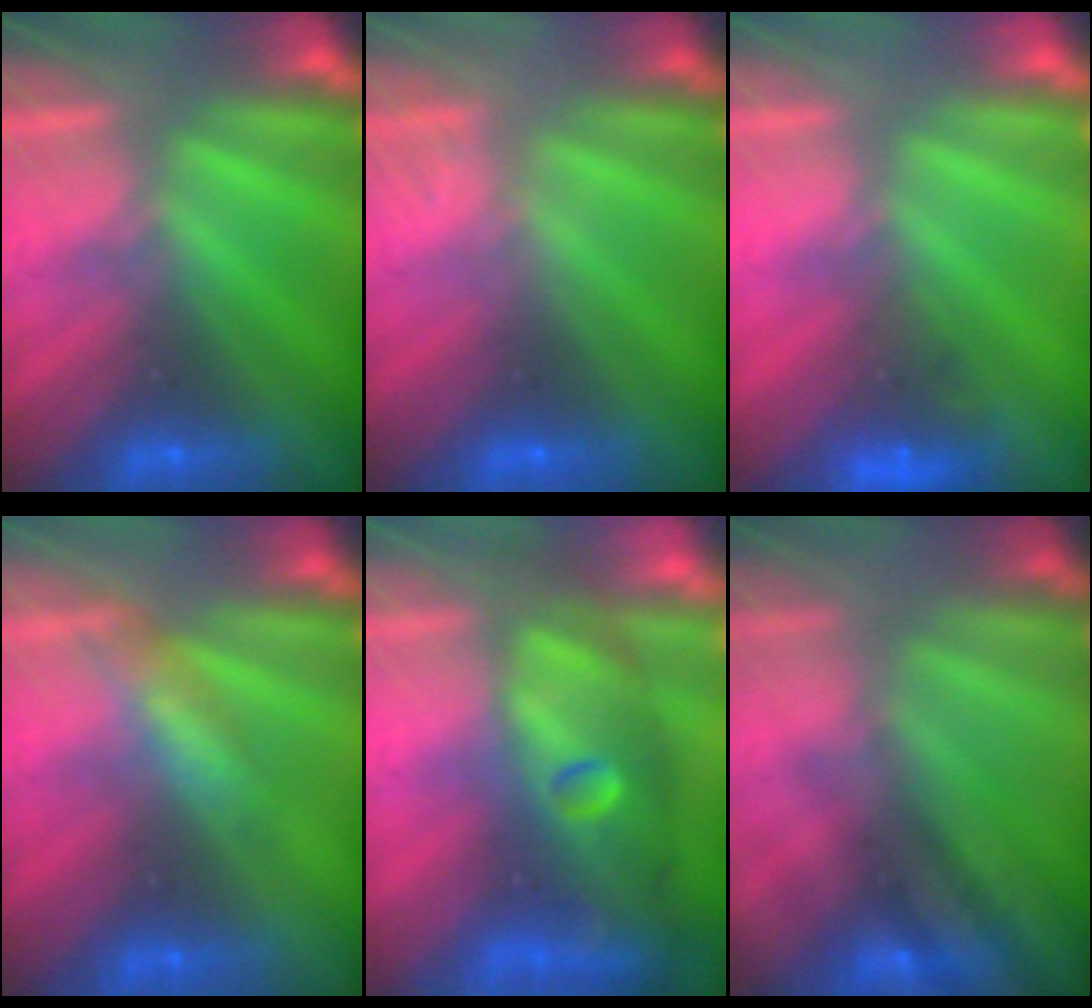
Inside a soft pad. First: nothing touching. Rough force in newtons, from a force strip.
{"total": 1.6}
{"total": 4.6}
{"total": 2.7}
{"total": 7.3}
{"total": 2.4}